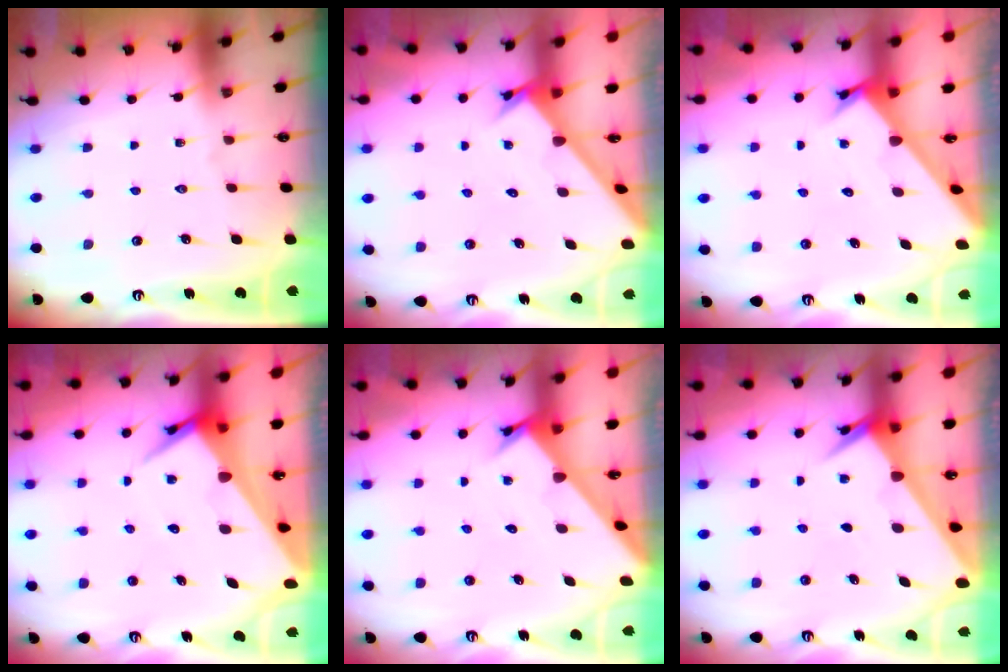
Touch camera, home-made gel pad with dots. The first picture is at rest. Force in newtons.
{"total": 2.4, "press": 2.4, "slide": 0.2}
{"total": 2.4, "press": 2.4, "slide": 0.0}
{"total": 7.6, "press": 7.5, "slide": 0.5}
{"total": 2.3, "press": 2.3, "slide": 0.2}
{"total": 2.8, "press": 2.8, "slide": 0.2}